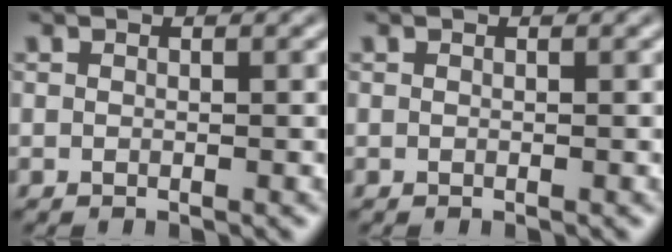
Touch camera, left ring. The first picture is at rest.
{"total": 0.0}